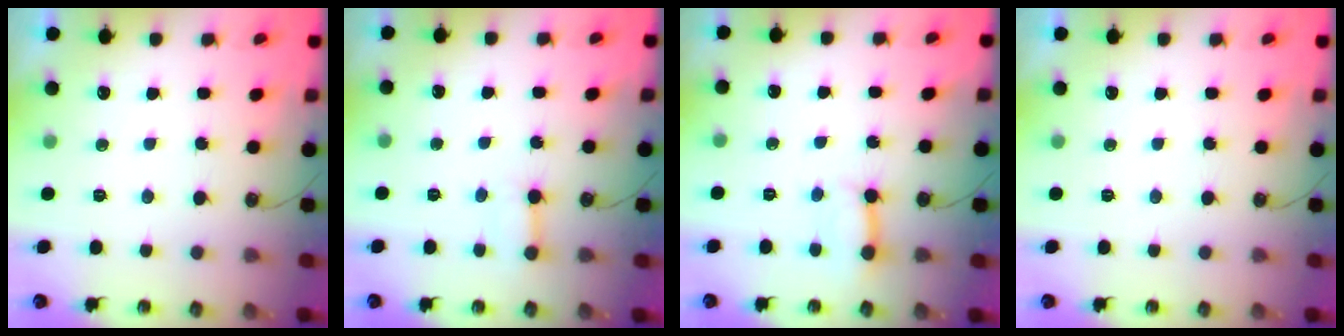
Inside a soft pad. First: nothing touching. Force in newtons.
{"total": 4.4, "press": 4.3, "slide": 0.5}
{"total": 7.2, "press": 7.1, "slide": 0.9}
{"total": 0.0}